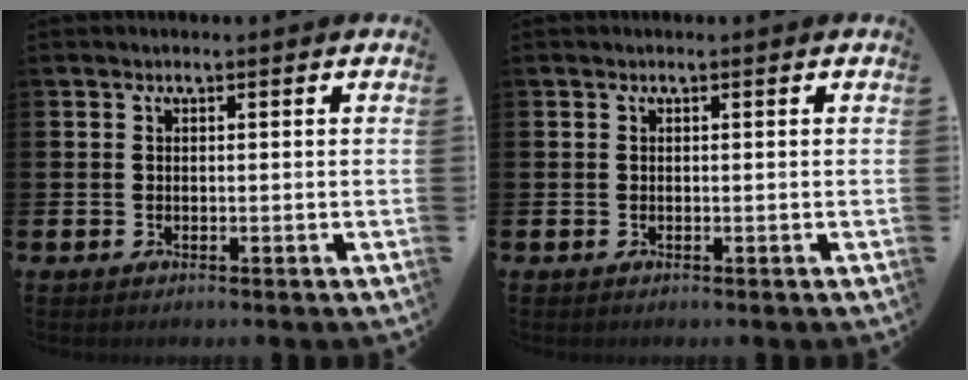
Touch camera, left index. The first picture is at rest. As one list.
[{"total": 0.0}]